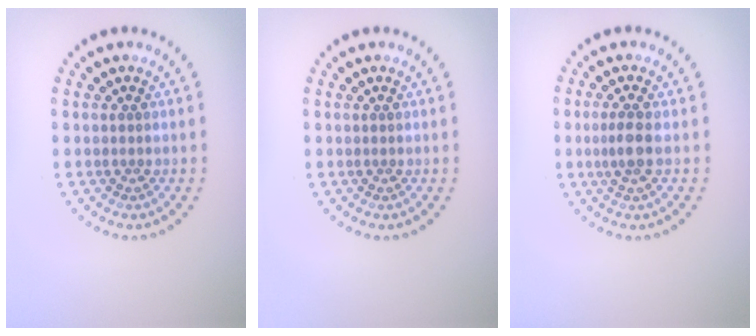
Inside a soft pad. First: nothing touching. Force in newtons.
{"total": 0.0}
{"total": 2.0, "press": 1.8, "slide": 0.9}